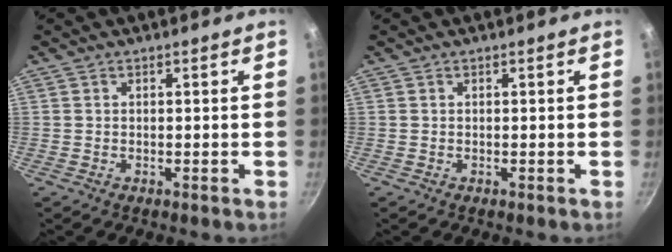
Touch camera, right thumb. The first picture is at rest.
{"total": 0.0}